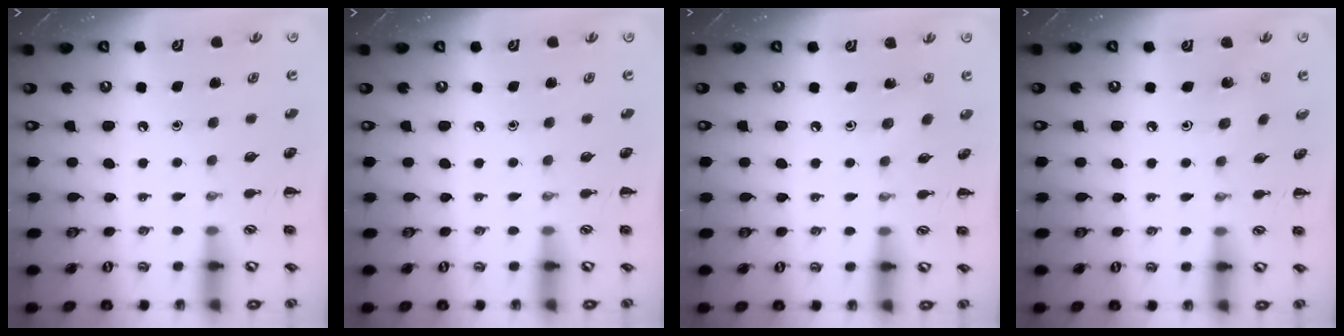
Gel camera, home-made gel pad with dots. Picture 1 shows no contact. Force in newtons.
{"total": 0.0}
{"total": 2.6, "press": 2.5, "slide": 0.9}
{"total": 2.1, "press": 2.0, "slide": 0.7}